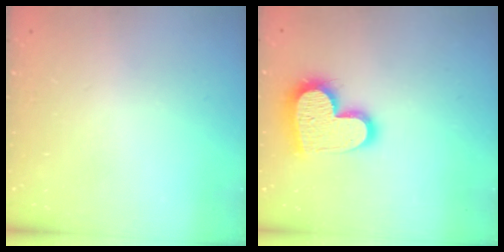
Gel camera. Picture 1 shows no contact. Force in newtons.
{"total": 16.7, "press": 16.7, "slide": 1.0}